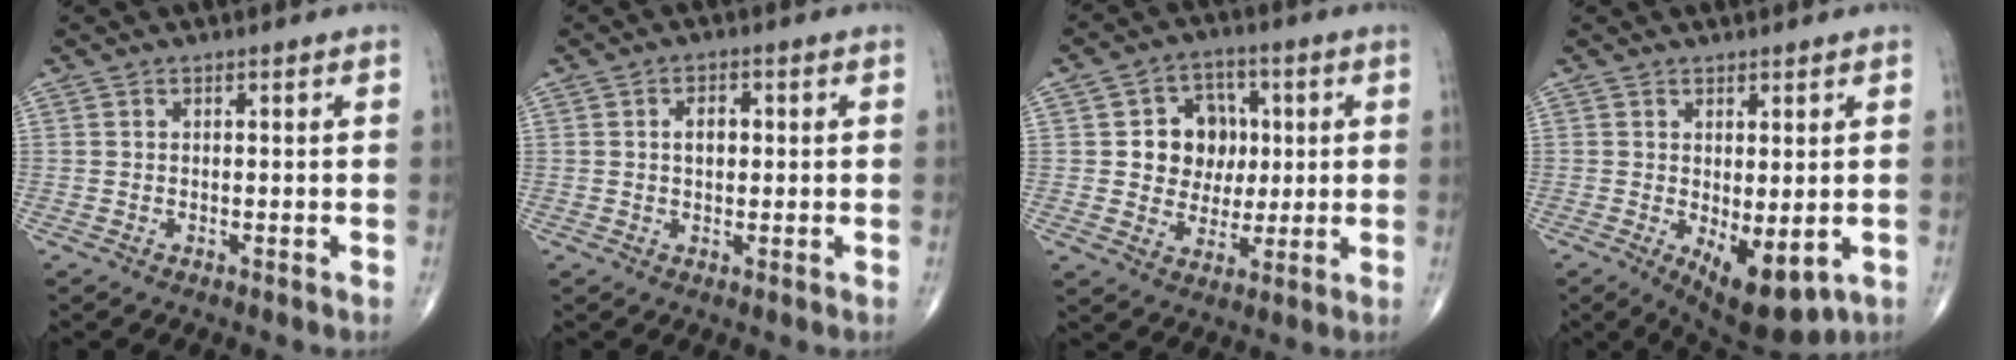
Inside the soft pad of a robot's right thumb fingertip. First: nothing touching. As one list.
[{"total": 3.2, "force": [0.4, 2.1, 2.4], "torque": [-0.034, 0.005, 0.006]}, {"total": 10.6, "force": [1.5, 9.2, 5.0], "torque": [-0.018, 0.005, 0.027]}, {"total": 9.2, "force": [-2.1, 3.9, 8.0], "torque": [-0.104, -0.016, -0.015]}]